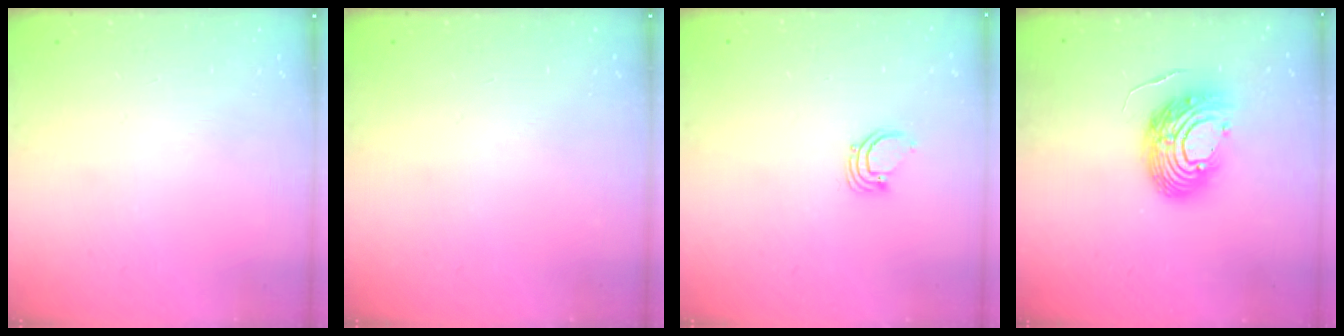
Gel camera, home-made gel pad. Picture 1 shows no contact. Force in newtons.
{"total": 0.0}
{"total": 2.3, "press": 2.3, "slide": 0.1}
{"total": 13.3, "press": 13.1, "slide": 2.3}